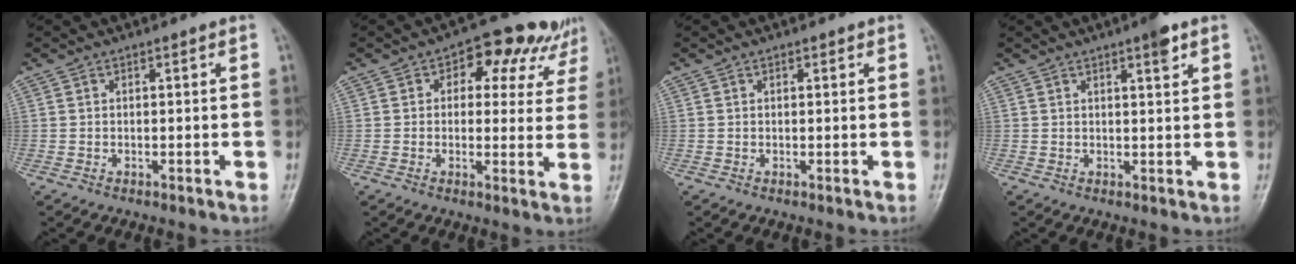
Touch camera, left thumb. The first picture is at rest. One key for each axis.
{"total": 11.8, "fx": 6.0, "fy": 7.3, "fz": 7.1, "tx": -0.033, "ty": 0.000, "tz": 0.069}
{"total": 0.9, "fx": 0.5, "fy": 0.5, "fz": 0.5, "tx": -0.003, "ty": -0.001, "tz": 0.004}
{"total": 3.4, "fx": 2.0, "fy": 0.6, "fz": 2.6, "tx": -0.033, "ty": -0.008, "tz": 0.027}